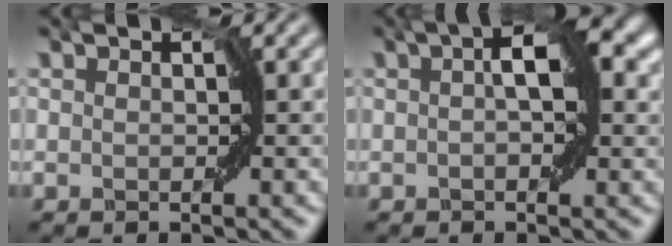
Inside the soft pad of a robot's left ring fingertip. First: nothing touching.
{"total": 4.7, "force": [1.1, 1.6, 4.3], "torque": [-0.064, 0.007, 0.009]}